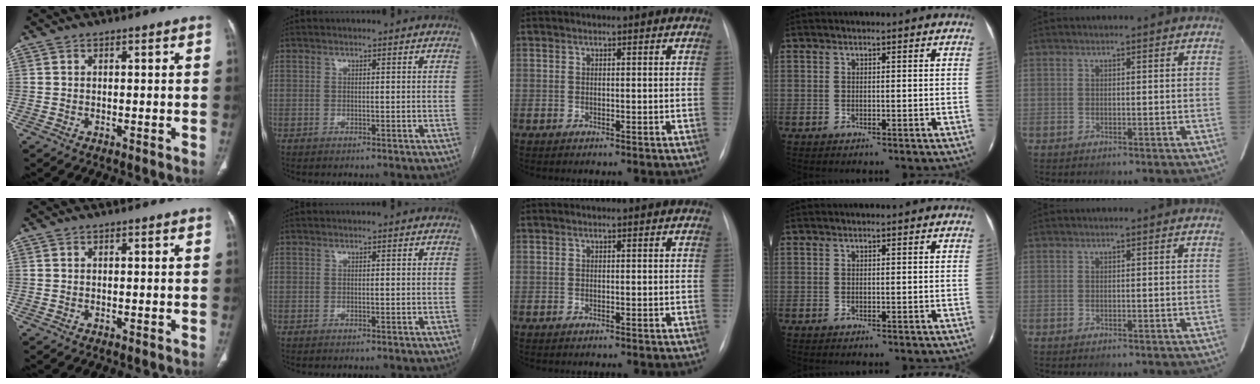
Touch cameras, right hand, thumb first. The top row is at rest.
{}